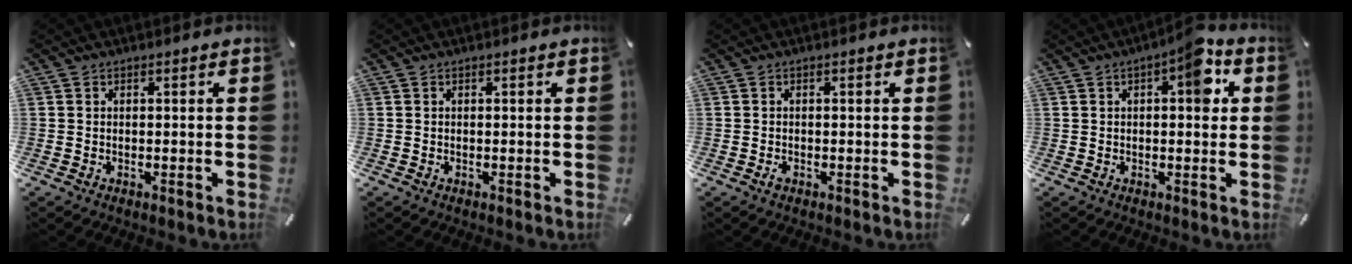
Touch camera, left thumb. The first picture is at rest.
{"total": 0.0}
{"total": 0.8, "force": [-0.3, 0.4, 0.6], "torque": [-0.011, -0.001, -0.006]}
{"total": 8.4, "force": [2.3, 3.5, 7.3], "torque": [-0.077, -0.011, 0.025]}